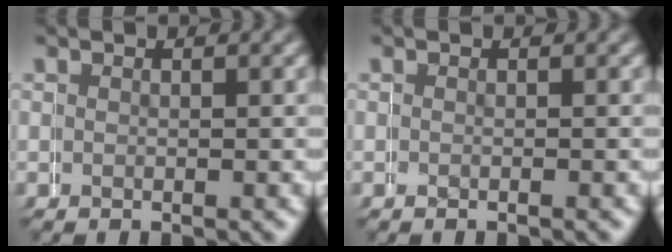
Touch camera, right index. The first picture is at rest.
{"total": 0.5, "force": [0.0, -0.5, -0.3], "torque": [0.007, 0.002, -0.001]}